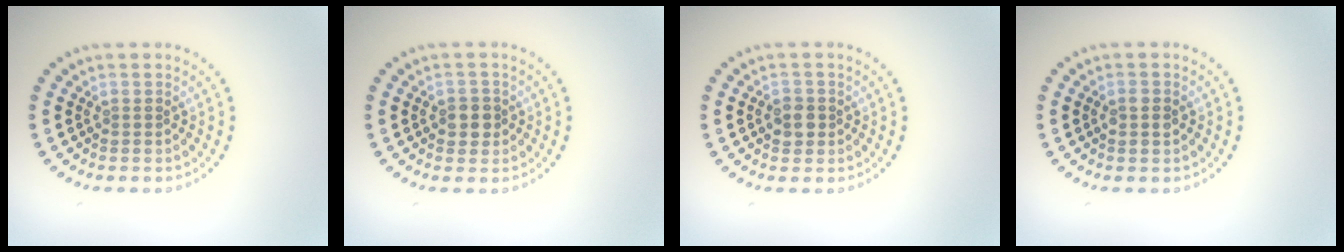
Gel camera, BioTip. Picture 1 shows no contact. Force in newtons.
{"total": 1.8, "press": 1.8, "slide": 0.6}
{"total": 1.8, "press": 1.7, "slide": 0.6}
{"total": 1.7, "press": 1.7, "slide": 0.1}